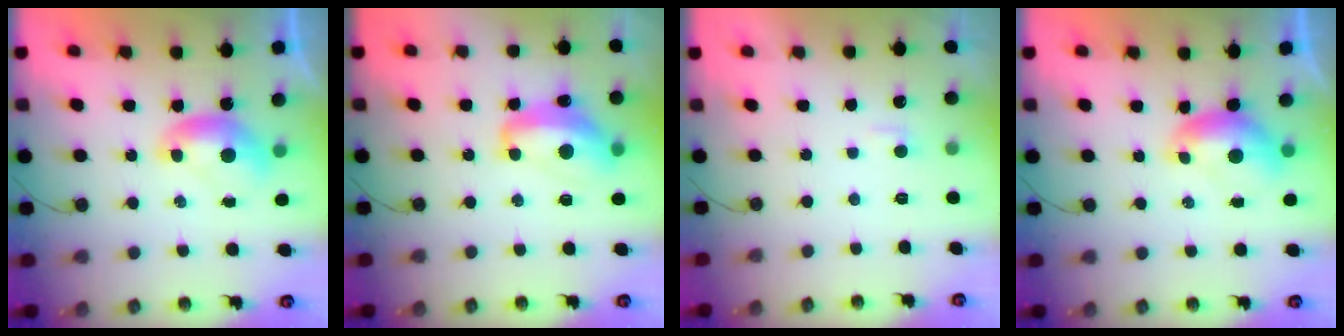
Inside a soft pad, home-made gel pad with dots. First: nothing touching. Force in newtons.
{"total": 7.6, "press": 7.5, "slide": 1.1}
{"total": 3.1, "press": 3.1, "slide": 0.2}
{"total": 0.7, "press": 0.4, "slide": 0.6}